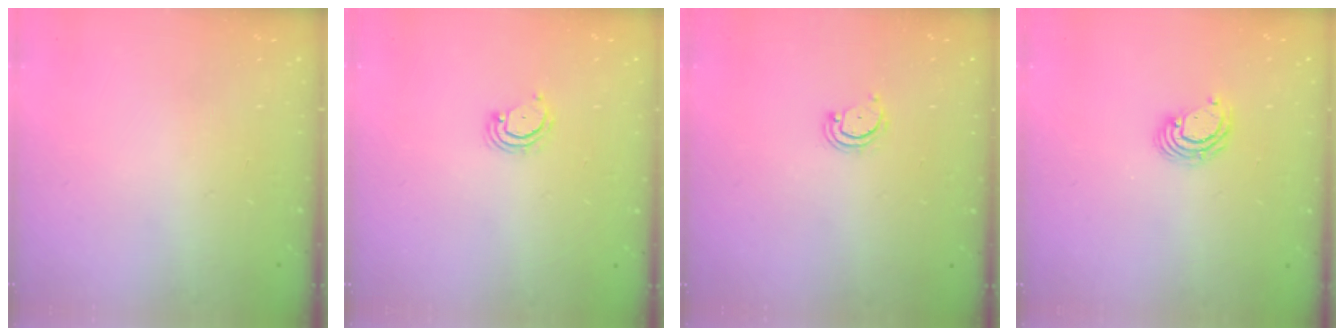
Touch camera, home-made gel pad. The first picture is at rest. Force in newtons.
{"total": 3.6, "press": 3.6, "slide": 0.4}
{"total": 3.2, "press": 3.2, "slide": 0.3}
{"total": 4.4, "press": 4.4, "slide": 0.0}